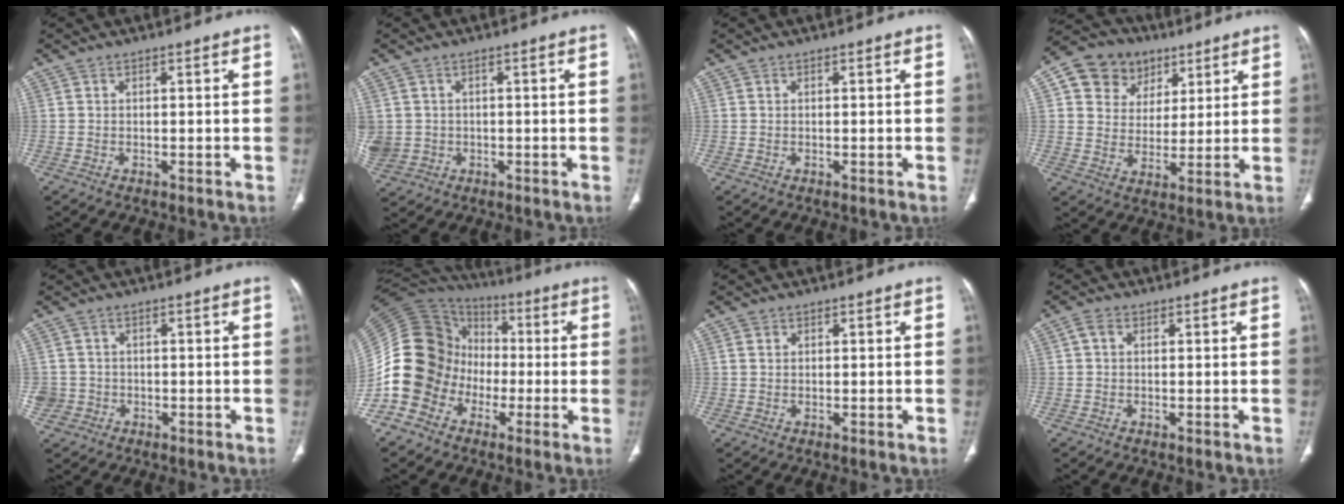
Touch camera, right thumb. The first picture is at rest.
{"total": 6.1, "force": [-0.7, 5.7, 2.3], "torque": [-0.063, 0.007, 0.003]}
{"total": 0.0}
{"total": 12.7, "force": [5.9, 10.4, 4.3], "torque": [-0.041, -0.004, 0.101]}
{"total": 3.3, "force": [-0.9, 3.2, 0.2], "torque": [0.011, 0.014, -0.017]}
{"total": 18.0, "force": [-5.5, 15.7, 6.9], "torque": [-0.124, 0.071, -0.103]}
{"total": 1.2, "force": [0.5, 1.0, 0.5], "torque": [-0.008, 0.000, 0.009]}
{"total": 1.8, "force": [0.3, 1.3, 1.2], "torque": [-0.022, 0.009, 0.005]}